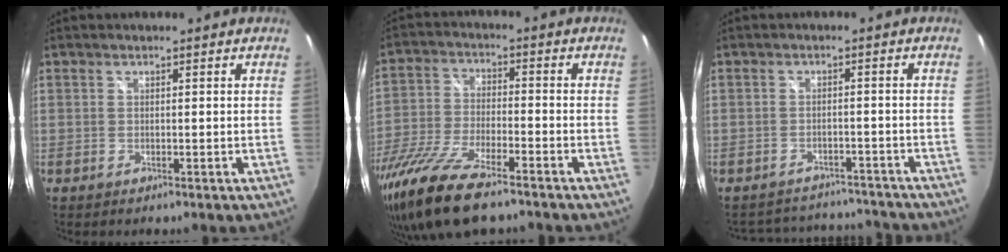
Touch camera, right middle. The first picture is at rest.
{"total": 17.9, "force": [-13.1, 4.6, 11.3], "torque": [-0.244, -0.049, -0.244]}
{"total": 12.2, "force": [-11.2, 3.9, 2.9], "torque": [-0.063, 0.022, -0.142]}